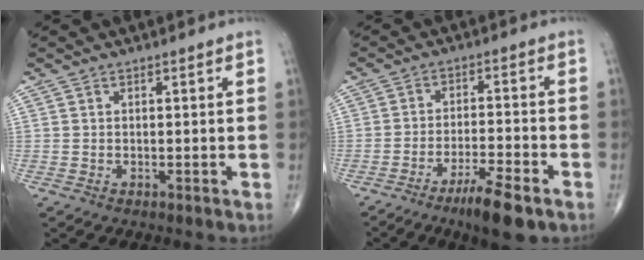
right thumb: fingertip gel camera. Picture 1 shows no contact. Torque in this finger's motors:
{"motor_torque": [2.13, 2.67, 0.24, 0.04, 0.25]}